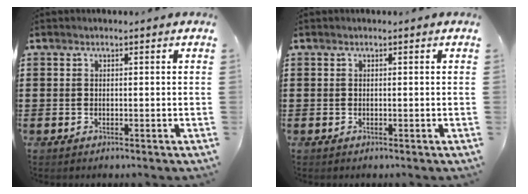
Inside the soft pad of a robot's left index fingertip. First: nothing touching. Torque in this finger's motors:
{"motor_torque": [-0.05, -0.05, 0.00, 0.00]}